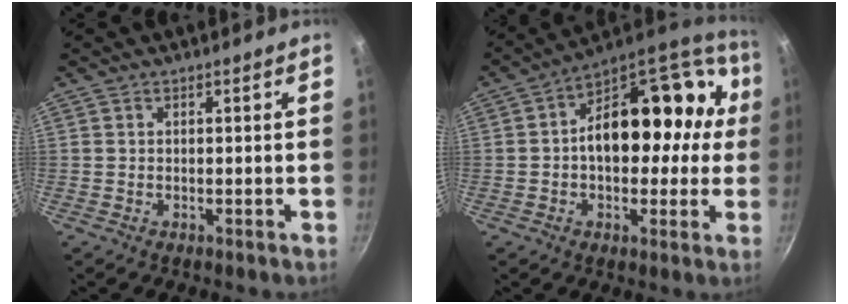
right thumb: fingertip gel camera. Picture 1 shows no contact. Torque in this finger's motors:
{"motor_torque": [2.35, 2.66, 0.59, -0.50, 0.10]}